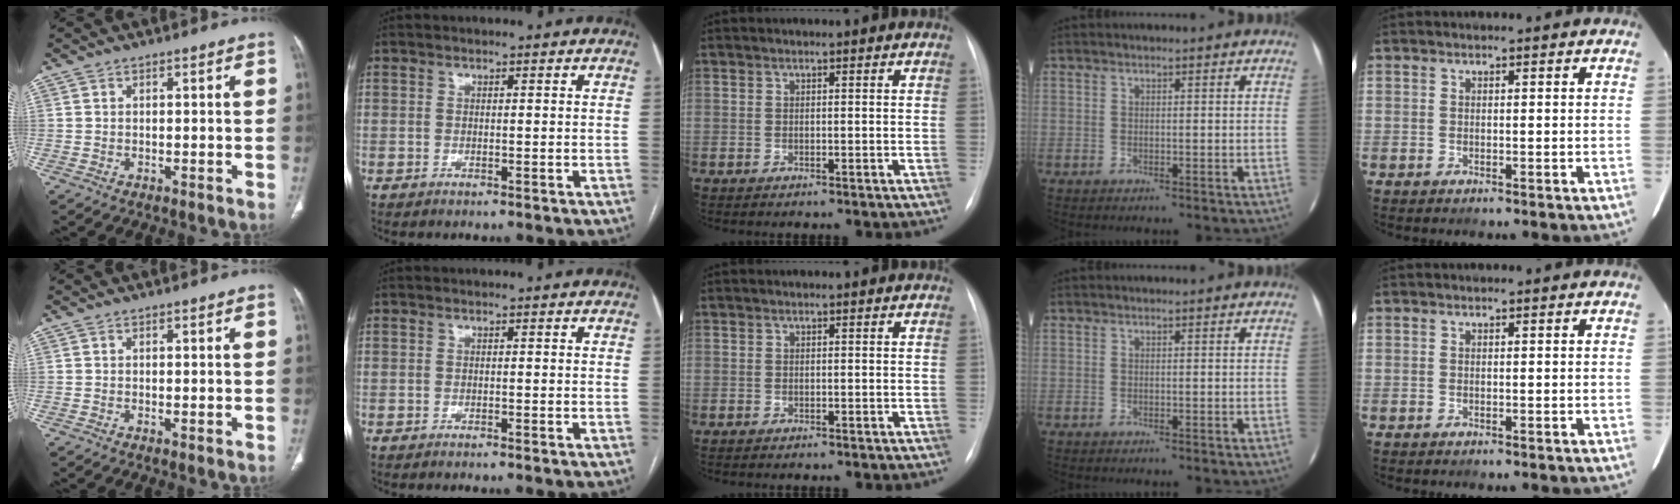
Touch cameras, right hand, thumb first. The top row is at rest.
{"thumb": {"total": 0.6, "force": [-0.1, 0.1, 0.5], "torque": [-0.014, -0.004, 0.000]}, "index": {"total": 0.6, "force": [-0.5, -0.1, 0.3], "torque": [-0.009, 0.001, -0.007]}, "middle": {"total": 0.9, "force": [-0.7, 0.3, 0.4], "torque": [-0.002, 0.000, -0.007]}}